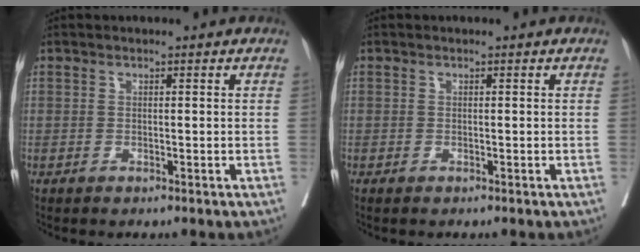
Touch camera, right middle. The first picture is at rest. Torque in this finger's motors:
{"motor_torque": [0.38, -0.81, -0.16, -0.04]}